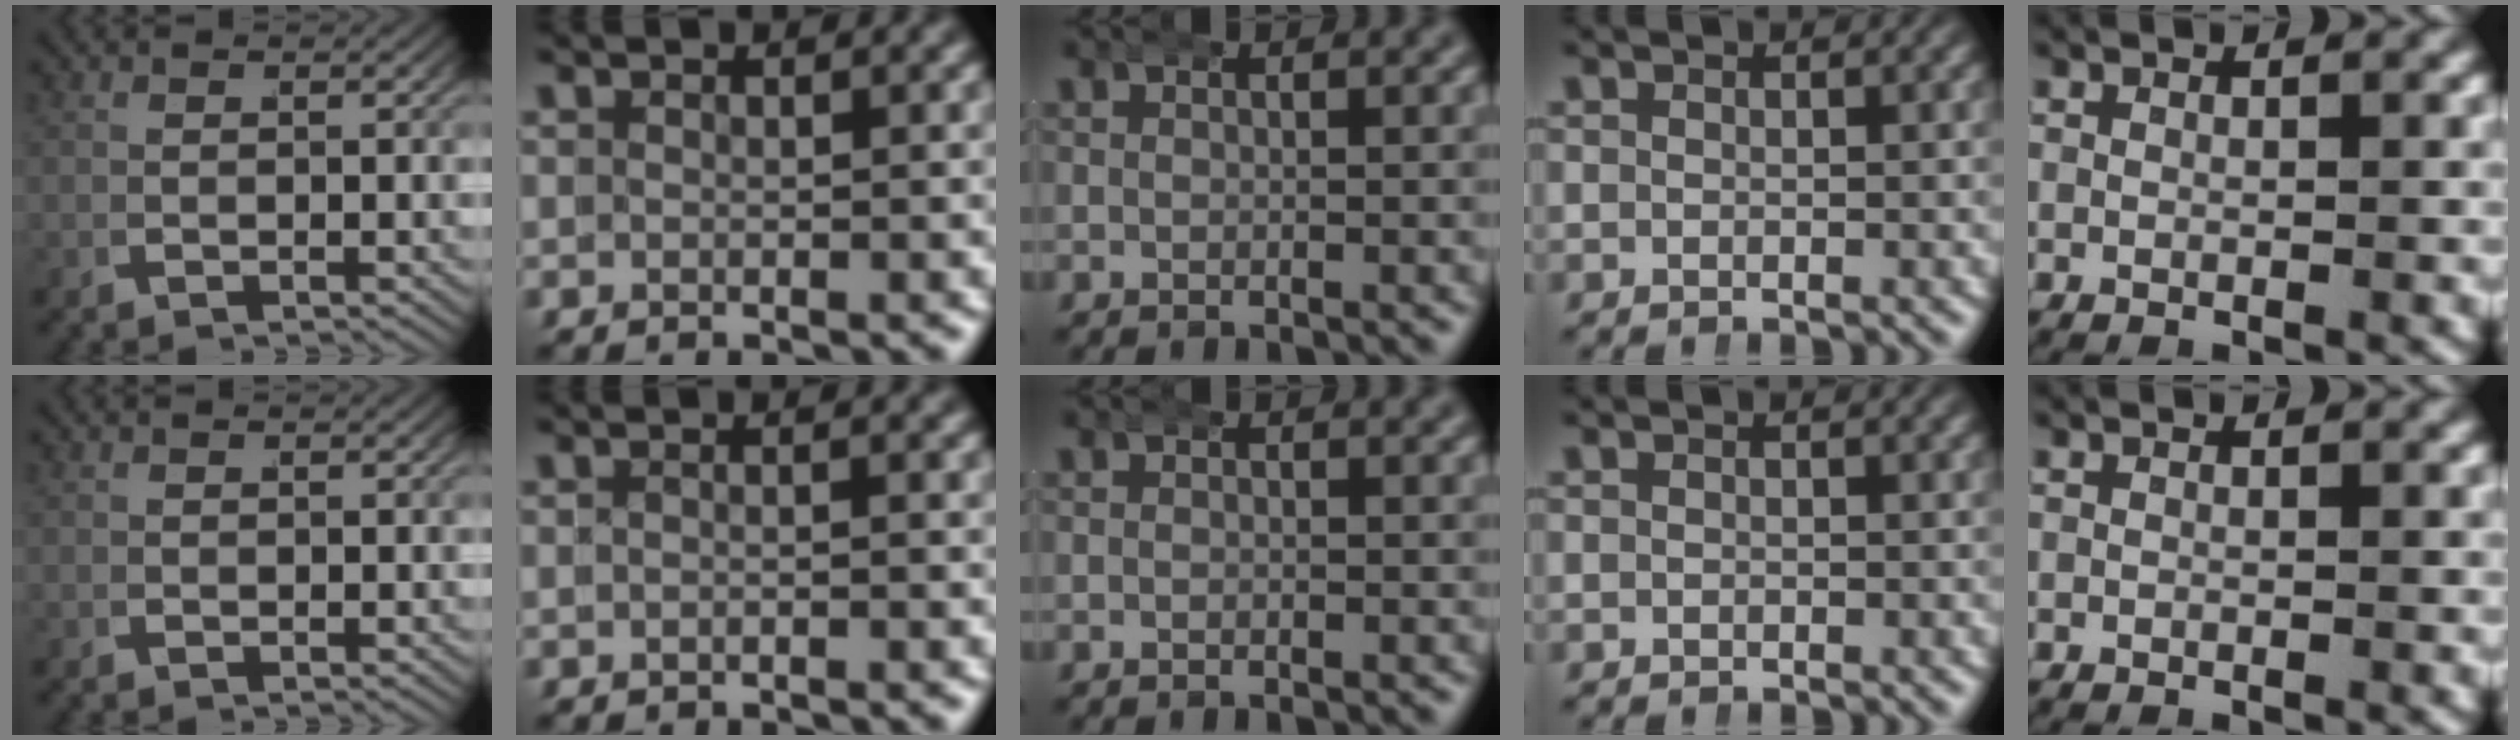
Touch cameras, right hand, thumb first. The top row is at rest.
{"thumb": {"total": 0.7, "force": [0.5, 0.4, 0.2], "torque": [0.000, -0.001, 0.014]}, "index": {"total": 1.1, "force": [-0.7, -0.9, -0.1], "torque": [0.004, 0.003, -0.011]}}